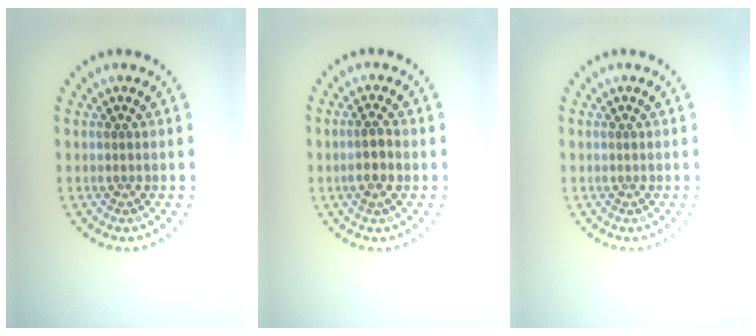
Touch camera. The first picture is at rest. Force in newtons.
{"total": 2.4, "press": 2.3, "slide": 0.8}
{"total": 0.0}